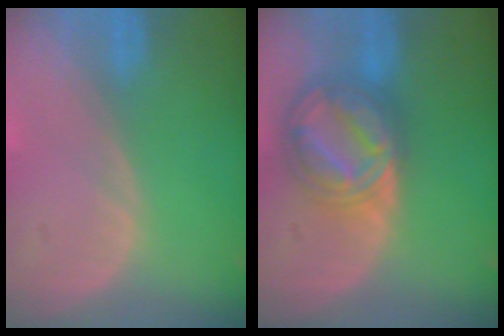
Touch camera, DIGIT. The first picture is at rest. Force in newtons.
{"total": 8.9, "press": 8.9, "slide": 0.8}